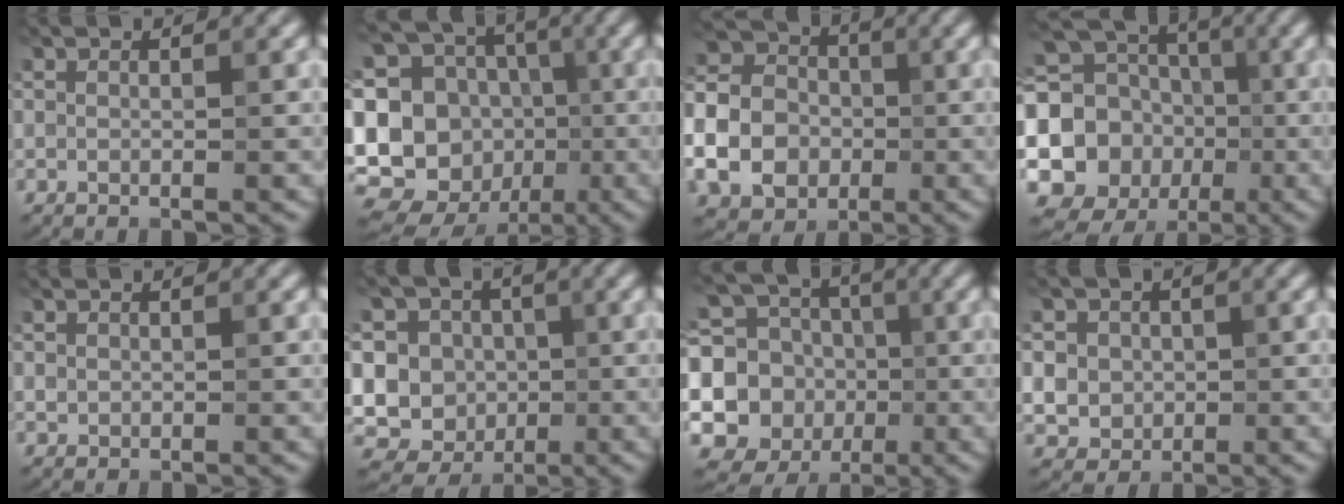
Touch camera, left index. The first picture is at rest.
{"total": 20.5, "force": [-2.5, 18.7, 8.0], "torque": [-0.173, 0.029, -0.084]}
{"total": 8.8, "force": [-2.3, 7.1, 4.6], "torque": [-0.127, 0.000, -0.056]}
{"total": 14.8, "force": [-0.7, 13.5, 6.2], "torque": [-0.122, -0.011, -0.026]}
{"total": 0.5, "force": [0.1, 0.5, 0.1], "torque": [0.002, -0.003, 0.004]}
{"total": 14.0, "force": [0.5, 13.2, 4.7], "torque": [-0.116, 0.022, -0.011]}
{"total": 13.7, "force": [-0.8, 12.8, 4.9], "torque": [-0.117, 0.008, -0.022]}
{"total": 5.3, "force": [0.7, 4.9, 1.9], "torque": [-0.040, 0.021, 0.004]}